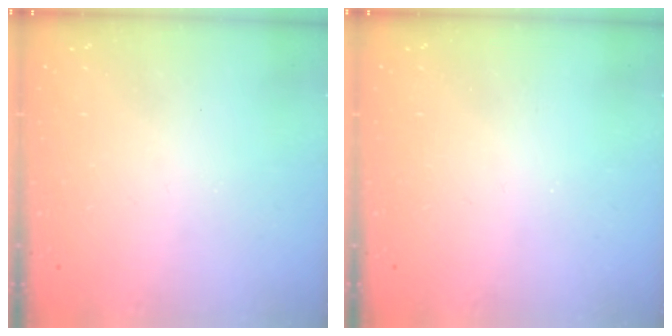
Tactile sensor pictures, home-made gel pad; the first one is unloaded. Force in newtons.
{"total": 0.0}